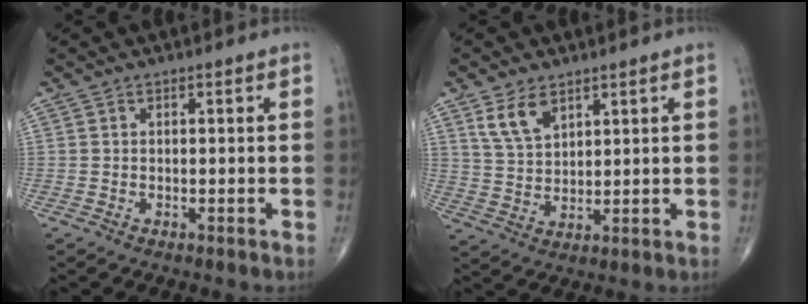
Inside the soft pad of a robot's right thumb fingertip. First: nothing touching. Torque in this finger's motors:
{"motor_torque": [0.03, 0.05, 0.47, 0.45, 0.03]}